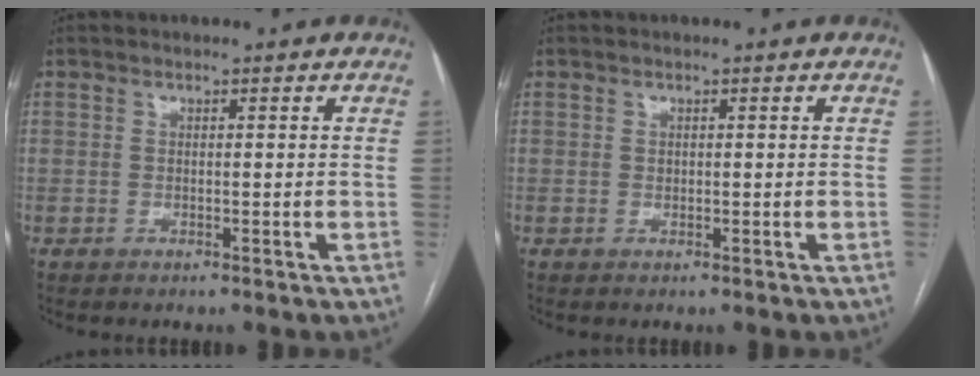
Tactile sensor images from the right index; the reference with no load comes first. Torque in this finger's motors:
{"motor_torque": [-0.05, -0.02, -0.02, 0.00]}